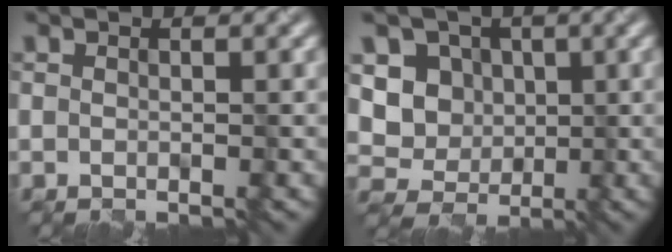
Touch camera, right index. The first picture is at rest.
{"total": 6.0, "force": [0.9, 5.4, 2.5], "torque": [-0.044, 0.008, 0.000]}